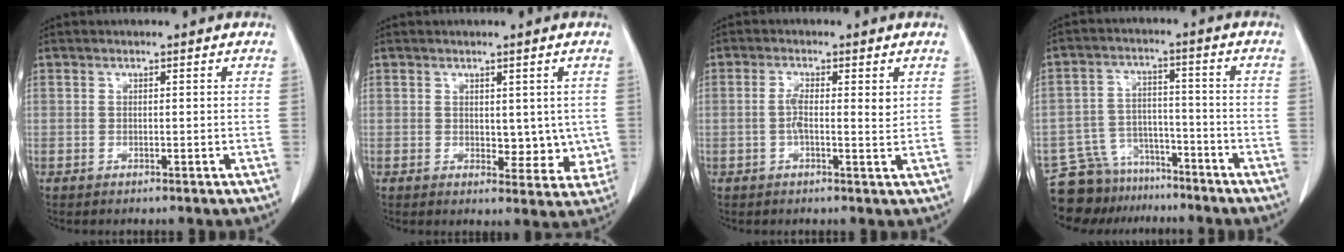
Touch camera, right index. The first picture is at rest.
{"total": 5.4, "force": [0.5, 3.3, 4.2], "torque": [-0.032, -0.009, 0.013]}
{"total": 3.9, "force": [0.5, 1.0, 3.7], "torque": [-0.066, 0.002, 0.004]}
{"total": 9.7, "force": [-8.2, 5.2, 0.8], "torque": [-0.017, 0.030, -0.135]}